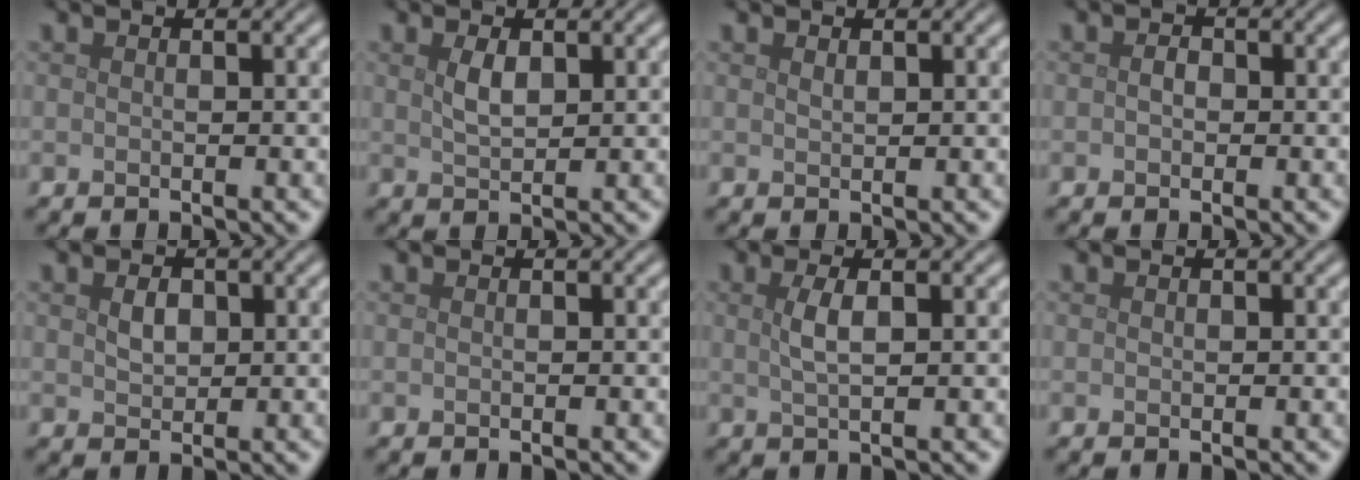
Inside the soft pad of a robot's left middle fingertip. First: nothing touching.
{"total": 1.7, "force": [0.7, 0.8, 1.4], "torque": [-0.031, -0.001, 0.017]}
{"total": 0.5, "force": [0.4, 0.2, 0.3], "torque": [-0.008, -0.001, 0.009]}
{"total": 1.0, "force": [-0.1, 0.8, 0.6], "torque": [-0.010, -0.002, -0.005]}
{"total": 1.5, "force": [0.4, 1.1, 0.9], "torque": [-0.020, 0.000, 0.010]}
{"total": 0.0}
{"total": 2.0, "force": [0.5, 0.6, 1.8], "torque": [-0.036, 0.002, 0.008]}
{"total": 0.0}